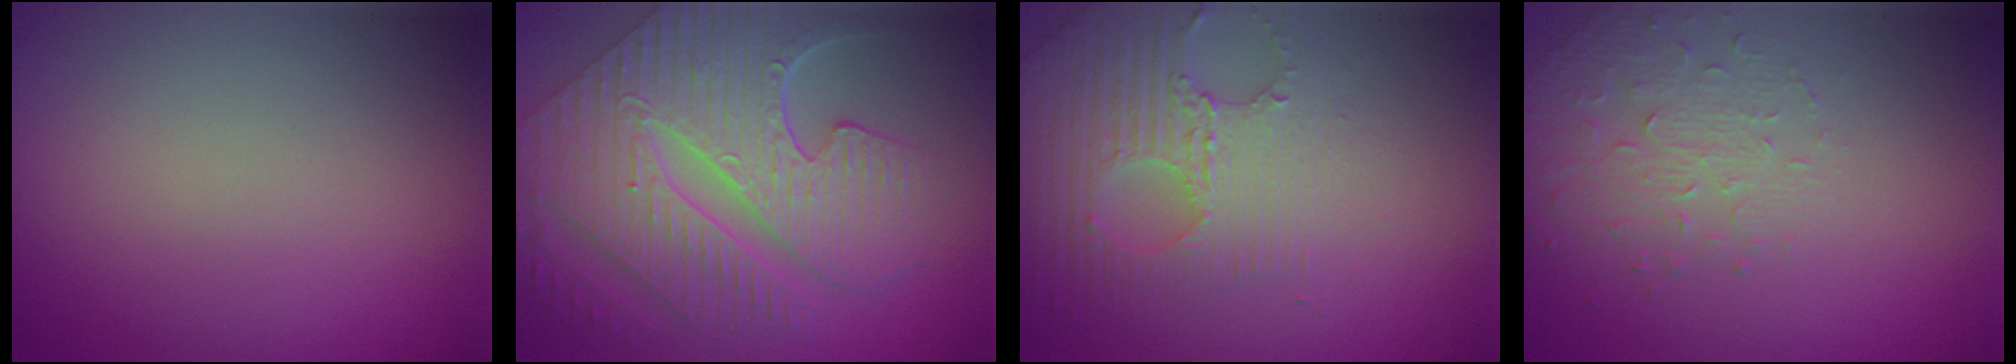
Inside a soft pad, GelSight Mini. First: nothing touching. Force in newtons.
{"total": 10.0, "press": 7.1, "slide": 7.1}
{"total": 4.5, "press": 4.1, "slide": 1.8}
{"total": 1.9, "press": 1.5, "slide": 1.1}